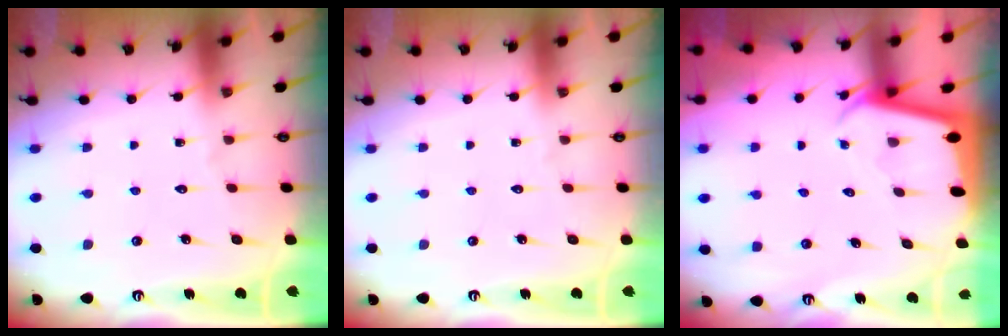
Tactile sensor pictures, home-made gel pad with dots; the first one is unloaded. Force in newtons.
{"total": 0.0}
{"total": 2.2, "press": 2.2, "slide": 0.1}